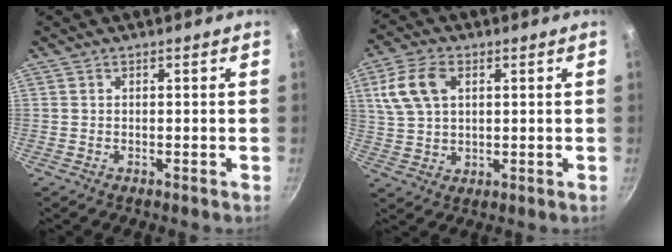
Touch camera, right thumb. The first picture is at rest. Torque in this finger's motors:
{"motor_torque": [-0.69, 0.94, 0.13, -0.14, 0.08]}